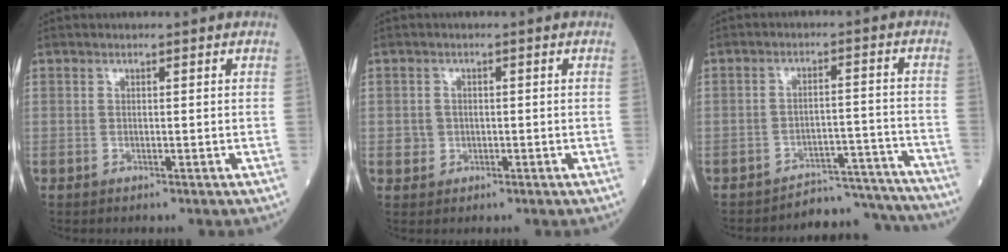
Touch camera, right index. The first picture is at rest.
{"total": 1.8, "force": [-0.2, 1.8, 0.4], "torque": [-0.002, 0.006, 0.003]}
{"total": 10.8, "force": [-10.6, 1.7, -1.2], "torque": [0.037, 0.049, -0.136]}